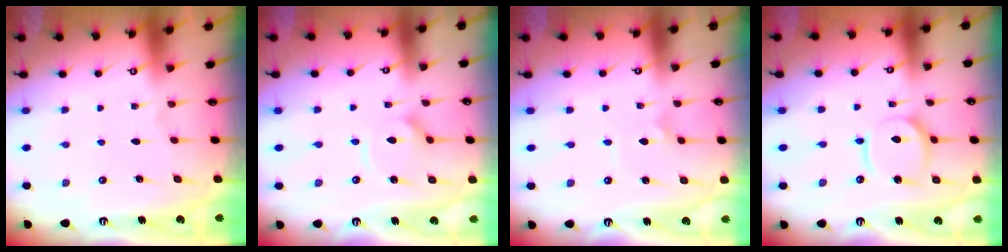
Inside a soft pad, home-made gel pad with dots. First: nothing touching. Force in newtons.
{"total": 5.7, "press": 5.7, "slide": 0.5}
{"total": 1.4, "press": 1.4, "slide": 0.1}
{"total": 10.4, "press": 10.3, "slide": 1.2}